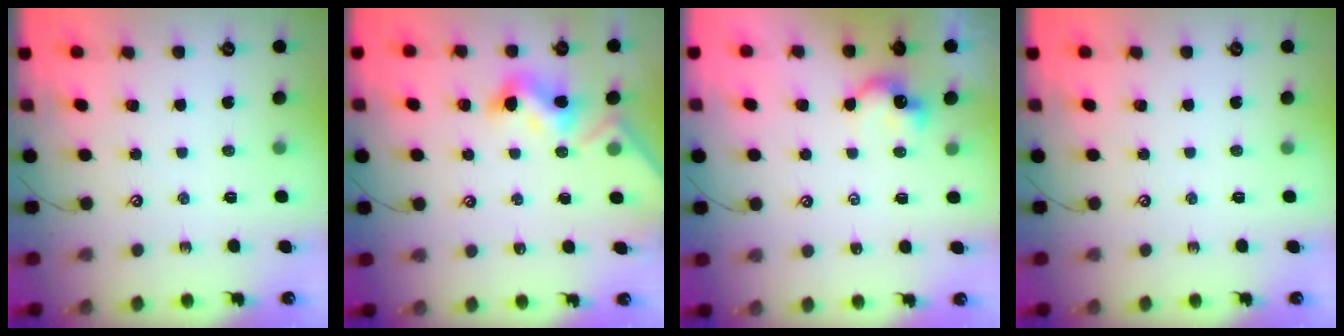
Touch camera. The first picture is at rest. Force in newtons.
{"total": 5.4, "press": 5.4, "slide": 0.4}
{"total": 1.8, "press": 1.7, "slide": 0.5}
{"total": 0.0}